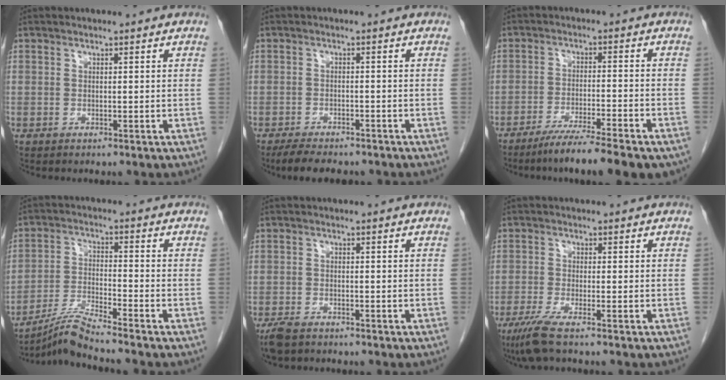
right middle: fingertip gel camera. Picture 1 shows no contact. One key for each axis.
{"total": 6.9, "fx": -5.7, "fy": 2.1, "fz": 3.1, "tx": -0.047, "ty": -0.009, "tz": -0.085}
{"total": 12.5, "fx": -9.7, "fy": 0.9, "fz": 7.9, "tx": -0.113, "ty": -0.025, "tz": -0.149}
{"total": 6.6, "fx": -5.9, "fy": -1.8, "fz": 2.3, "tx": -0.049, "ty": -0.023, "tz": -0.115}
{"total": 4.1, "fx": -3.3, "fy": 1.4, "fz": 1.9, "tx": -0.040, "ty": -0.008, "tz": -0.055}
{"total": 4.9, "fx": -3.4, "fy": 0.0, "fz": 3.5, "tx": -0.070, "ty": -0.016, "tz": -0.067}